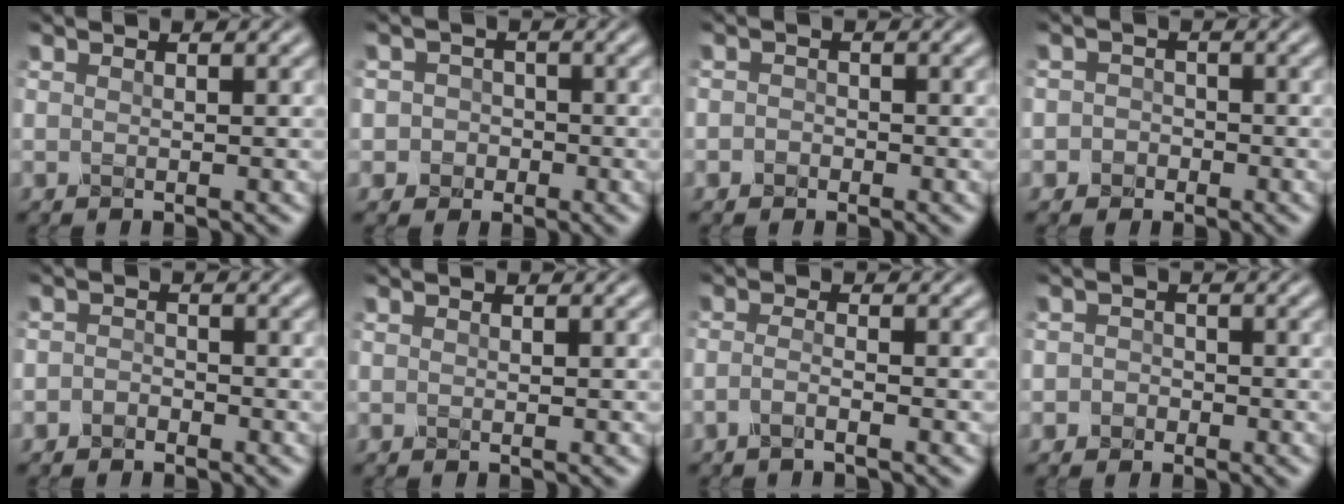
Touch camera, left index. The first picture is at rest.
{"total": 2.6, "force": [-0.7, 2.5, 0.3], "torque": [0.022, 0.004, -0.025]}
{"total": 1.0, "force": [-0.4, 0.9, 0.2], "torque": [0.004, -0.003, -0.012]}
{"total": 1.9, "force": [-0.6, 1.8, 0.3], "torque": [0.019, 0.006, -0.024]}
{"total": 1.2, "force": [-0.8, 0.8, 0.3], "torque": [-0.002, 0.004, -0.018]}
{"total": 0.0}
{"total": 1.5, "force": [-0.9, 0.4, 1.2], "torque": [-0.021, -0.002, -0.025]}
{"total": 1.5, "force": [-0.5, 1.4, 0.3], "torque": [0.017, 0.003, -0.018]}